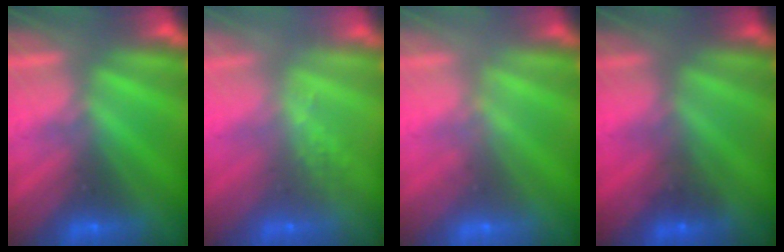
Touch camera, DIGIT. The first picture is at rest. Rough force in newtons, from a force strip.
{"total": 2.5}
{"total": 1.7}
{"total": 1.2}